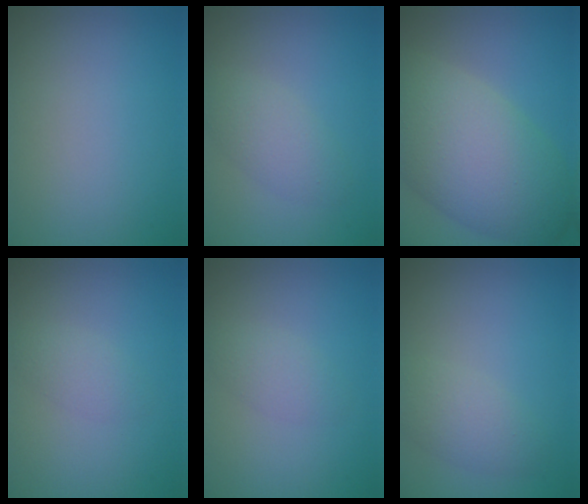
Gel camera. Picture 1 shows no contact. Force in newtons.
{"total": 2.7, "press": 2.6, "slide": 0.1}
{"total": 11.1, "press": 11.1, "slide": 0.7}
{"total": 1.5, "press": 1.5, "slide": 0.1}
{"total": 1.7, "press": 1.7, "slide": 0.1}
{"total": 2.7, "press": 2.7, "slide": 0.1}